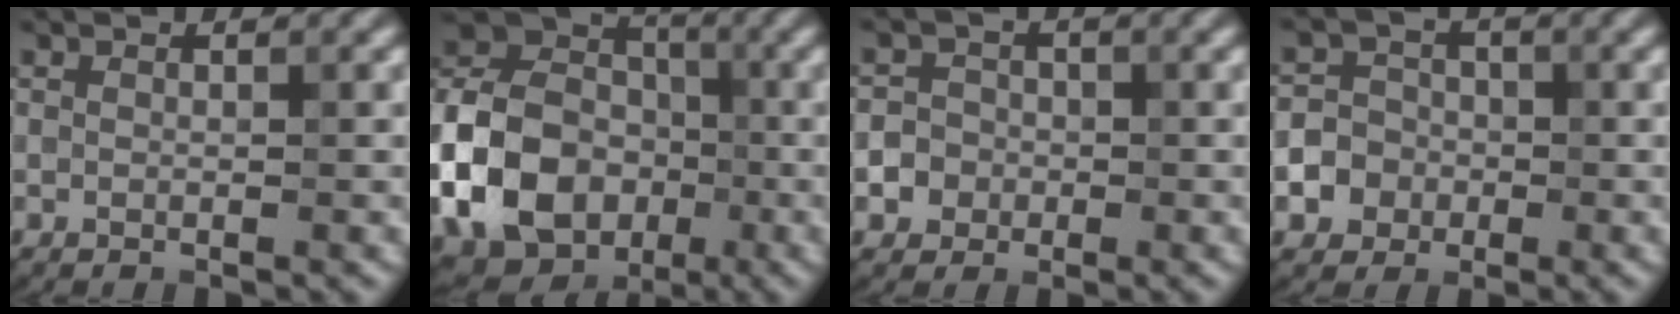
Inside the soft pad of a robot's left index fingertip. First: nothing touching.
{"total": 12.6, "force": [-3.6, 9.8, 7.1], "torque": [-0.156, -0.002, -0.068]}
{"total": 4.5, "force": [-1.2, 4.2, 0.9], "torque": [0.012, 0.017, -0.043]}
{"total": 5.9, "force": [-1.9, 5.5, 1.0], "torque": [-0.004, 0.012, -0.059]}